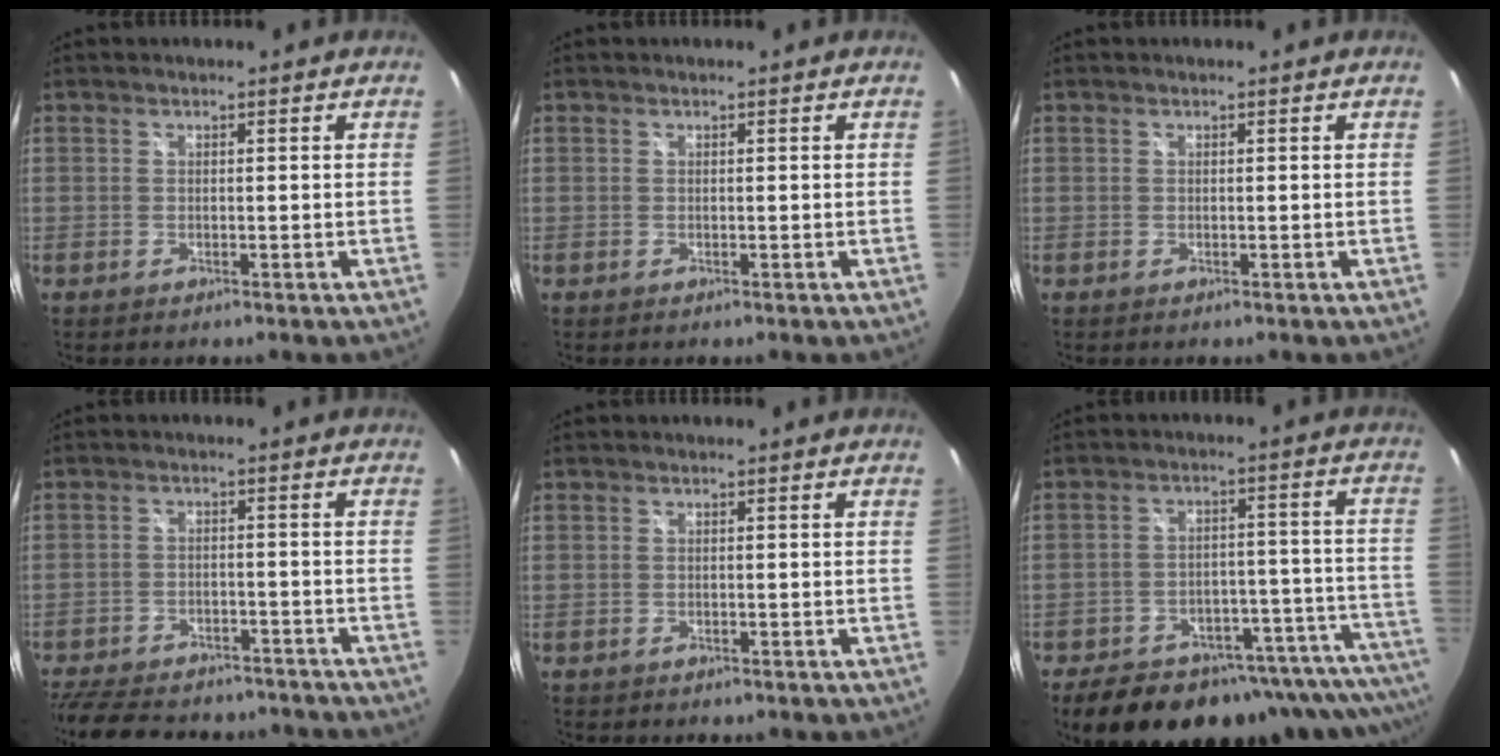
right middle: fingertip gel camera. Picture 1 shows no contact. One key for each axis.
{"total": 0.0}
{"total": 0.0}
{"total": 19.6, "fx": -16.2, "fy": 7.7, "fz": 7.9, "tx": -0.185, "ty": -0.003, "tz": -0.225}
{"total": 0.7, "fx": -0.5, "fy": 0.5, "fz": 0.2, "tx": -0.006, "ty": -0.003, "tz": -0.007}
{"total": 24.8, "fx": -21.2, "fy": 8.2, "fz": 9.7, "tx": -0.134, "ty": 0.003, "tz": -0.273}